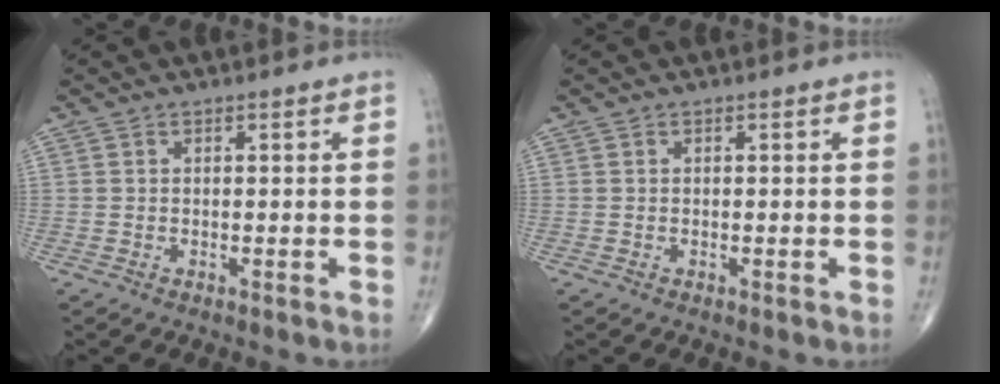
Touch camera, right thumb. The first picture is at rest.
{"total": 0.0}